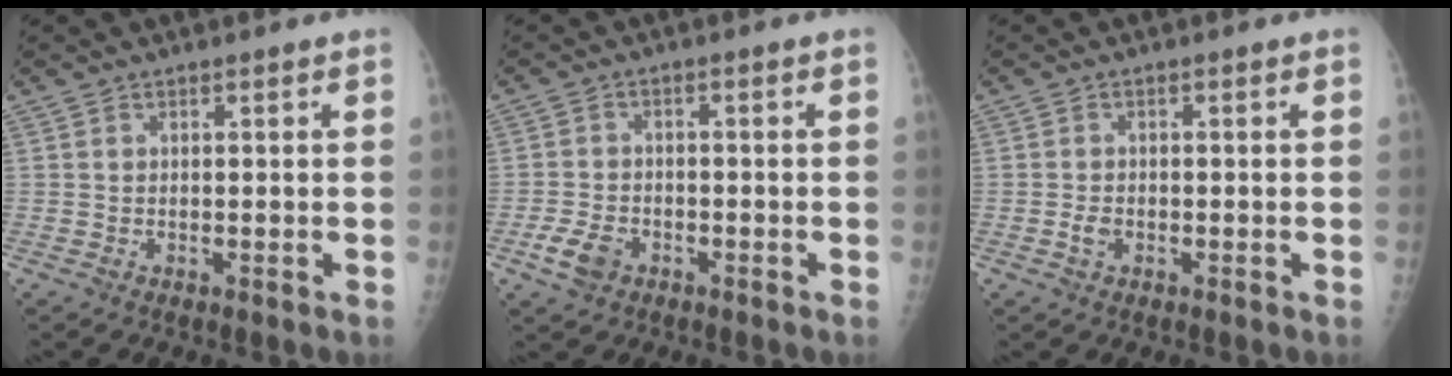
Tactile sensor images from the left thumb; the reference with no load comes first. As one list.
[{"total": 4.7, "force": [-2.6, 3.2, 2.3], "torque": [-0.044, 0.012, -0.046]}, {"total": 1.8, "force": [-0.9, 1.2, 1.0], "torque": [-0.018, 0.005, -0.019]}]